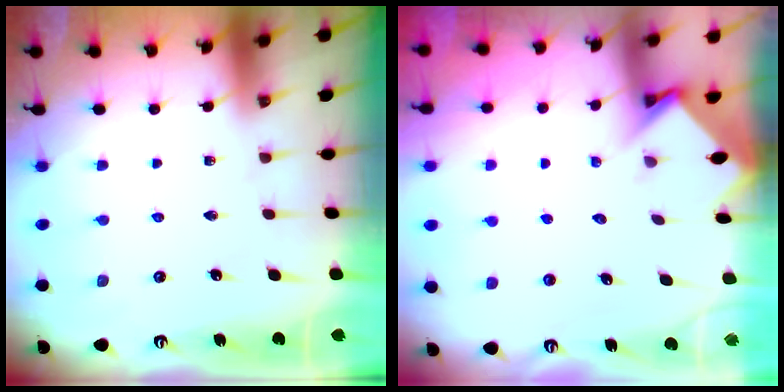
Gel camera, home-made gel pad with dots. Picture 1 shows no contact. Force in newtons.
{"total": 3.7, "press": 3.7, "slide": 0.2}